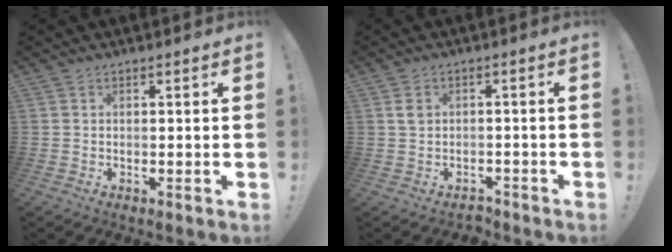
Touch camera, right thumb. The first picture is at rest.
{"total": 2.8, "force": [-0.7, 2.4, 1.3], "torque": [-0.017, 0.002, -0.014]}